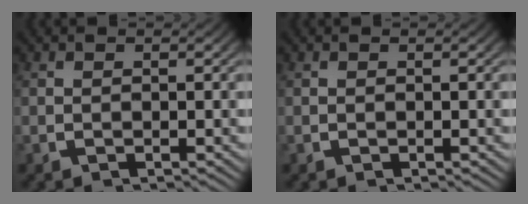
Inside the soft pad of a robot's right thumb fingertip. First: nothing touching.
{"total": 0.0}